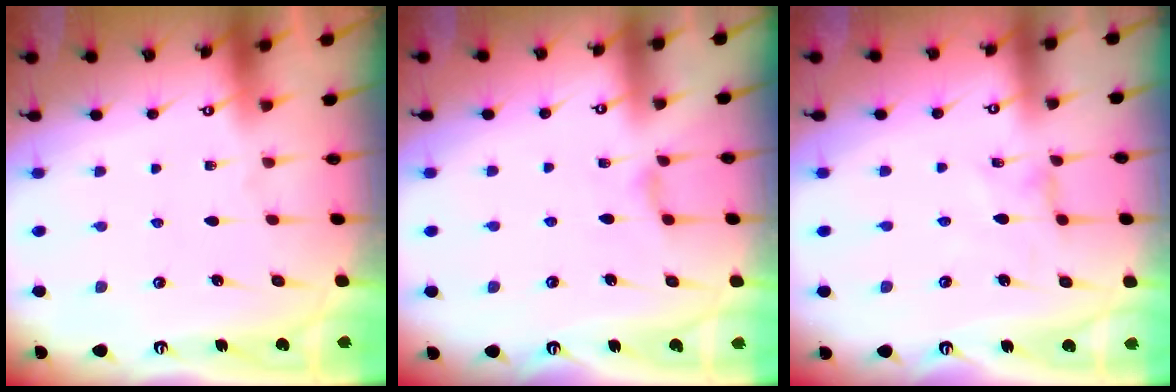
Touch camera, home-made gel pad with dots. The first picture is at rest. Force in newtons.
{"total": 2.5, "press": 2.4, "slide": 0.5}
{"total": 0.0}